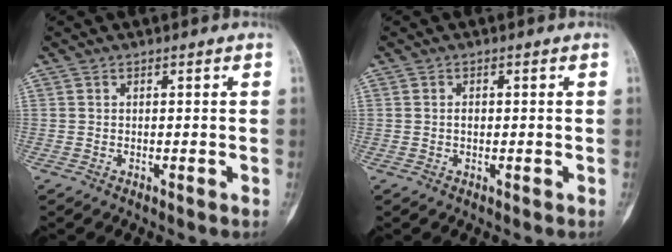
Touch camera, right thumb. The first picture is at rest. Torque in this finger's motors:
{"motor_torque": [0.46, 0.14, 0.21, -0.26, 0.05]}